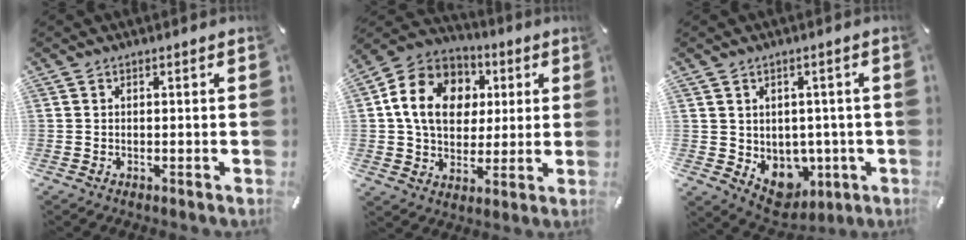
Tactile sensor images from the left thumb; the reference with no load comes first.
{"total": 15.2, "force": [2.7, 12.8, 7.7], "torque": [-0.149, 0.016, 0.051]}
{"total": 6.9, "force": [0.2, 6.6, 2.1], "torque": [-0.027, -0.022, 0.013]}